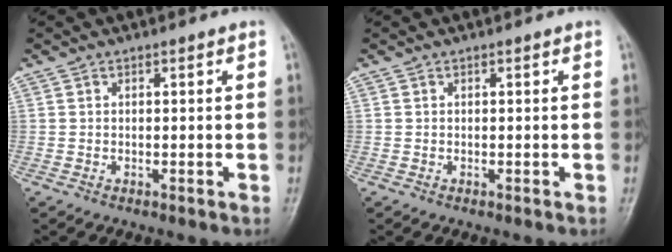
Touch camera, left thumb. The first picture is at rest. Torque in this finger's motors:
{"motor_torque": [-0.02, 0.04, -0.08, 0.01, 0.00]}